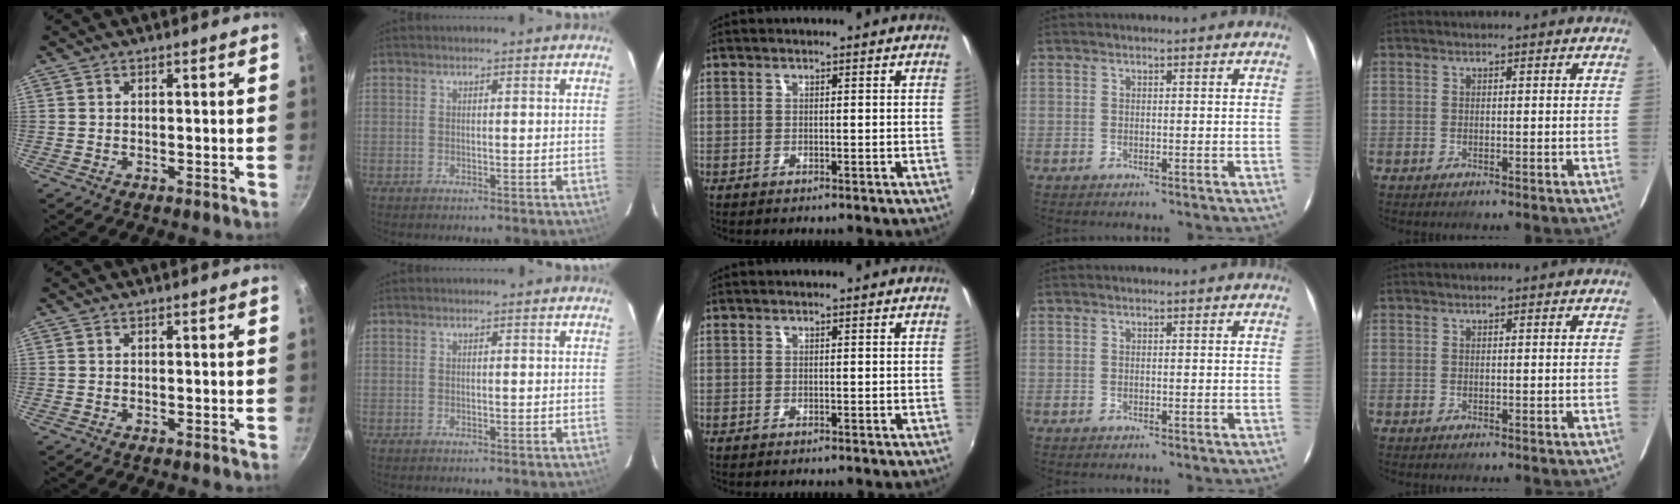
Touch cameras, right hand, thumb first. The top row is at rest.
{}